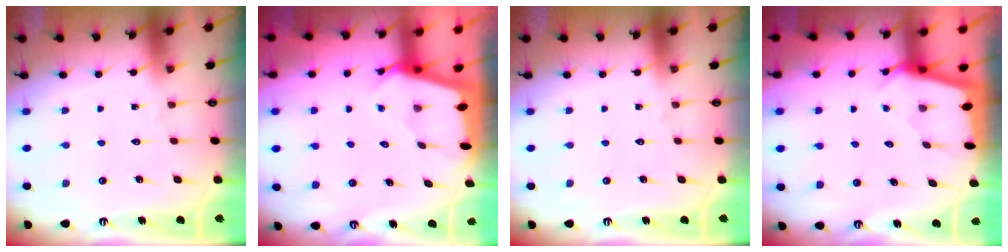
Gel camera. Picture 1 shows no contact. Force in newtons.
{"total": 3.4, "press": 3.4, "slide": 0.3}
{"total": 0.0}
{"total": 2.2, "press": 2.2, "slide": 0.3}